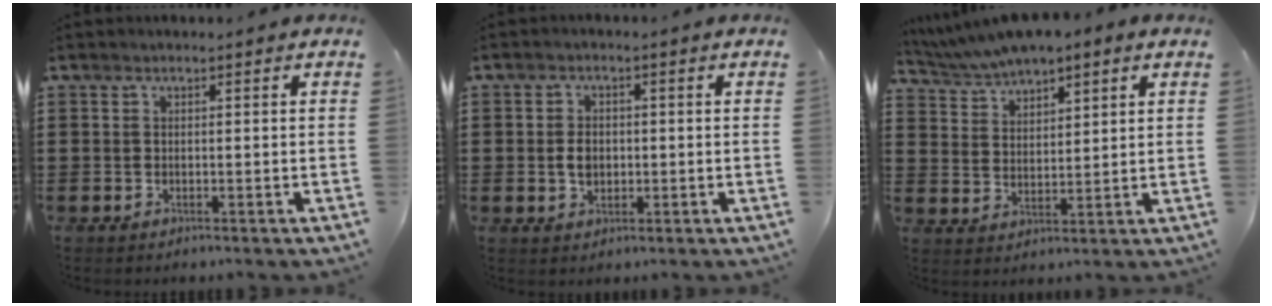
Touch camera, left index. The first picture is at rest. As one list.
[{"total": 2.9, "force": [-0.2, 2.1, 2.0], "torque": [-0.035, 0.002, -0.007]}, {"total": 4.9, "force": [4.5, 1.4, 1.0], "torque": [-0.042, -0.012, 0.081]}]